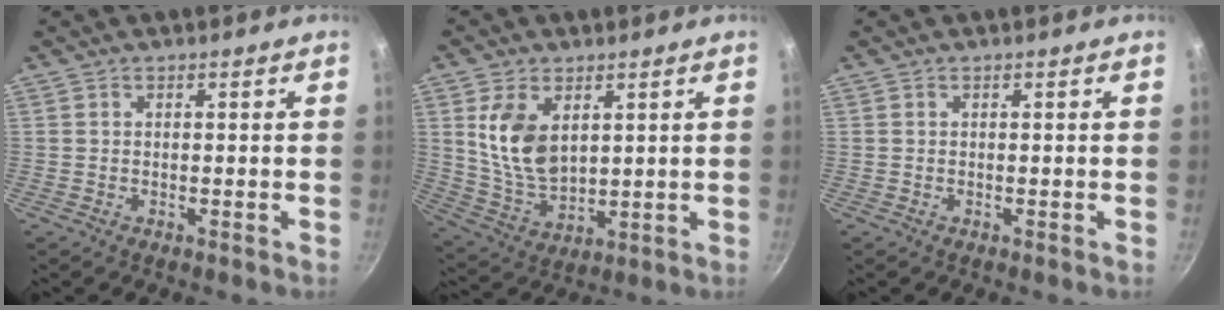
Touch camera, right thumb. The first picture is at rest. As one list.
[{"total": 11.3, "force": [3.4, 7.0, 8.2], "torque": [-0.143, -0.028, 0.079]}, {"total": 0.0}]